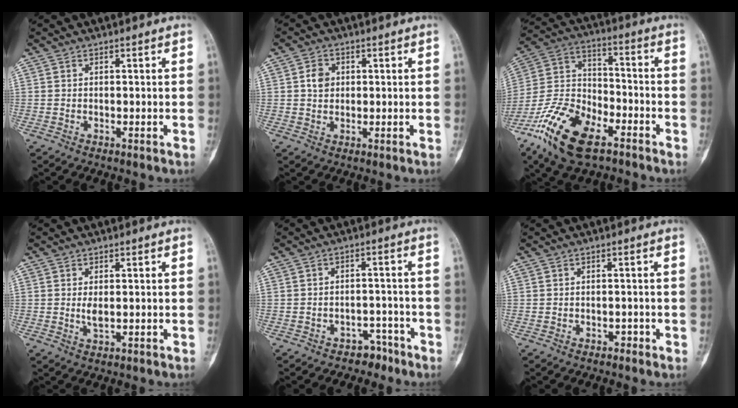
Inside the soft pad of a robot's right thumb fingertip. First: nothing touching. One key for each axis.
{"total": 3.7, "fx": 0.7, "fy": 3.1, "fz": 1.9, "tx": -0.016, "ty": 0.001, "tz": 0.008}
{"total": 18.0, "fx": -10.7, "fy": 8.7, "fz": 11.7, "tx": -0.219, "ty": 0.050, "tz": -0.205}
{"total": 2.1, "fx": 0.2, "fy": 1.1, "fz": 1.8, "tx": -0.029, "ty": -0.004, "tz": 0.005}
{"total": 4.1, "fx": -3.0, "fy": 2.8, "fz": 0.3, "tx": 0.017, "ty": 0.040, "tz": -0.040}
{"total": 0.9, "fx": -0.6, "fy": 0.7, "fz": 0.1, "tx": 0.005, "ty": 0.007, "tz": -0.012}